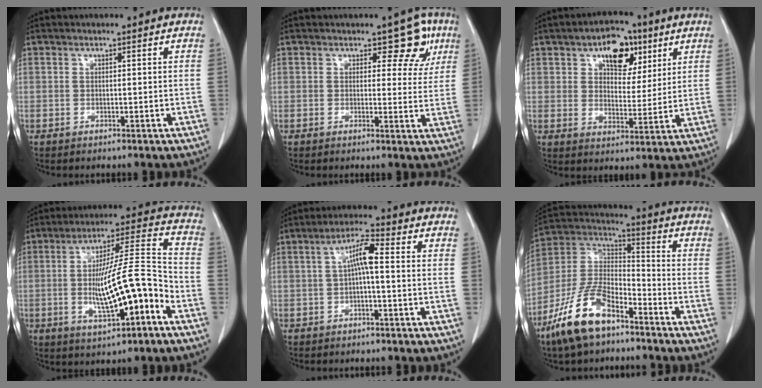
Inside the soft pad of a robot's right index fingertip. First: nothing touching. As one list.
[{"total": 5.9, "force": [3.0, 3.6, 3.6], "torque": [-0.013, 0.008, 0.028]}, {"total": 9.5, "force": [4.9, 5.6, 6.0], "torque": [-0.087, 0.018, 0.079]}, {"total": 15.3, "force": [-4.5, 2.0, 14.5], "torque": [-0.245, 0.011, -0.068]}, {"total": 5.2, "force": [0.2, 0.7, 5.1], "torque": [-0.093, 0.018, 0.003]}, {"total": 14.3, "force": [-9.5, 5.5, 9.2], "torque": [-0.197, 0.004, -0.184]}]